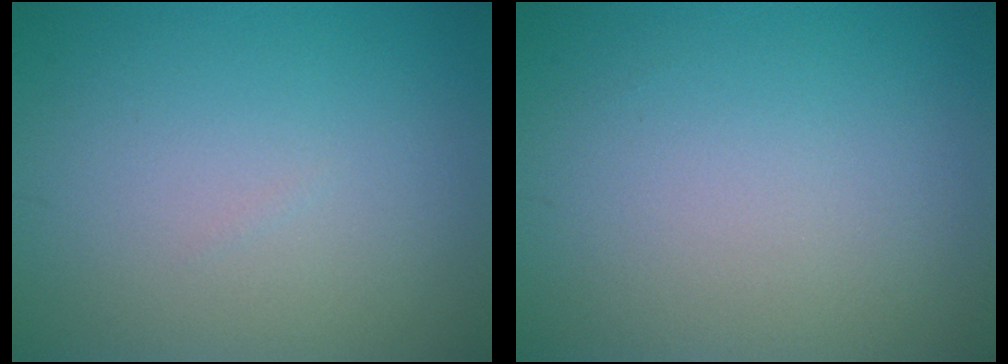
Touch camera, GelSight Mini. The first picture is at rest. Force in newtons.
{"total": 0.0}